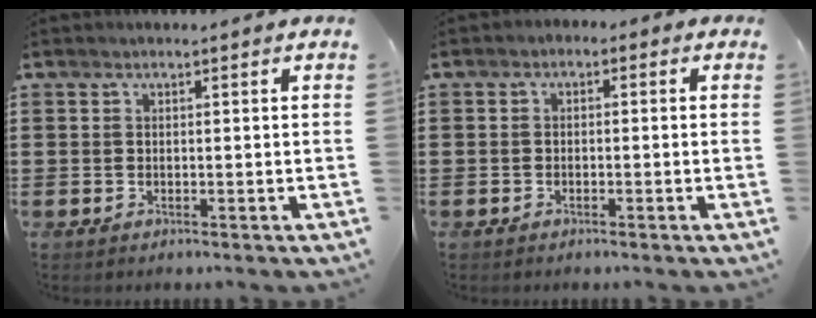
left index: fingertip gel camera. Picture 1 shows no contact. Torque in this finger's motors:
{"motor_torque": [2.14, 0.00, 0.06, -0.18]}